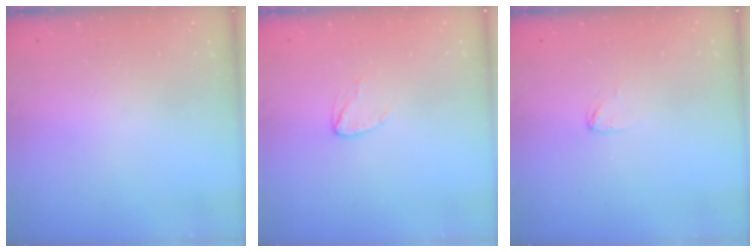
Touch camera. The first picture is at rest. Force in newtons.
{"total": 3.3, "press": 3.3, "slide": 0.3}
{"total": 2.9, "press": 2.9, "slide": 0.1}